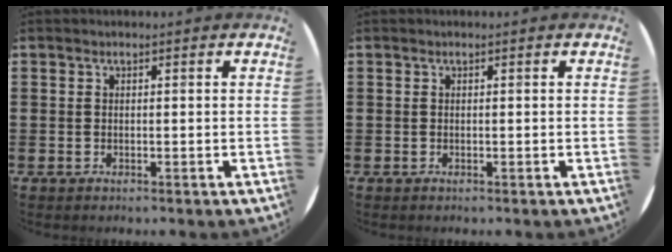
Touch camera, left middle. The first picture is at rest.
{"total": 0.0}